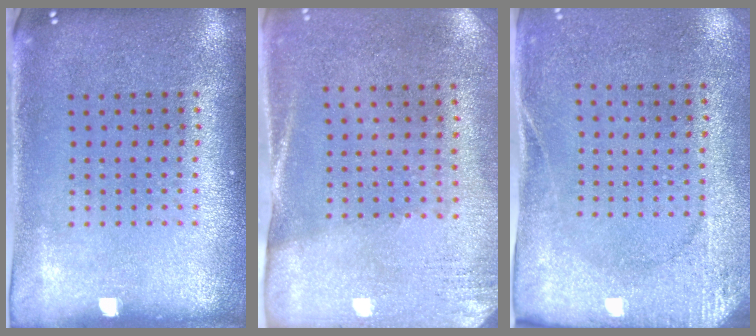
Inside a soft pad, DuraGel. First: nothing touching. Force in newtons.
{"total": 2.6, "press": 2.3, "slide": 1.3}
{"total": 2.7, "press": 2.1, "slide": 1.7}